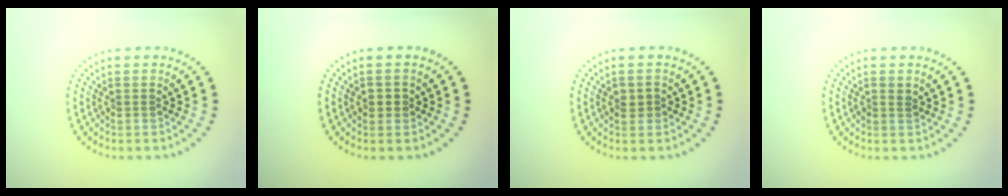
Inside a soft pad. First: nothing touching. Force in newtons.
{"total": 1.1, "press": 1.0, "slide": 0.3}
{"total": 1.2, "press": 1.2, "slide": 0.2}
{"total": 0.7, "press": 0.7, "slide": 0.1}